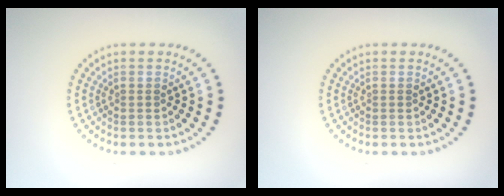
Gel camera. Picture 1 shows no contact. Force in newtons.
{"total": 0.0}